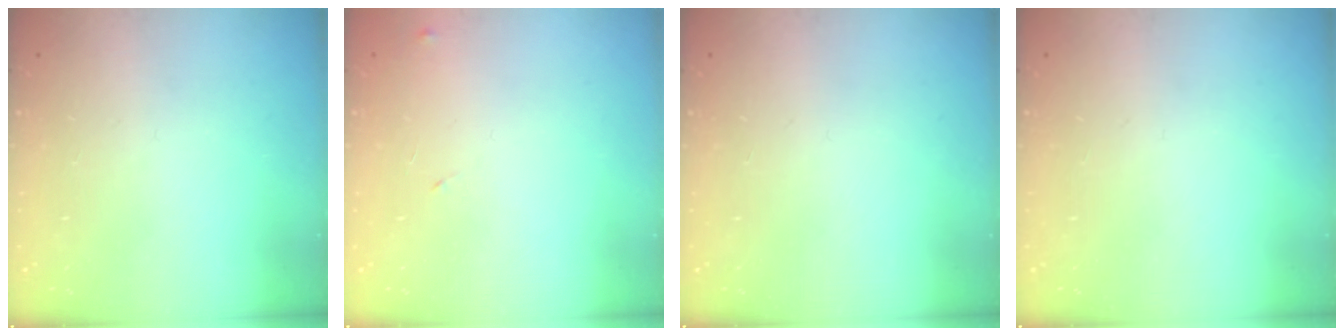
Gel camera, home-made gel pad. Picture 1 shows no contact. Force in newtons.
{"total": 8.1, "press": 8.1, "slide": 0.6}
{"total": 0.0}
{"total": 0.0}